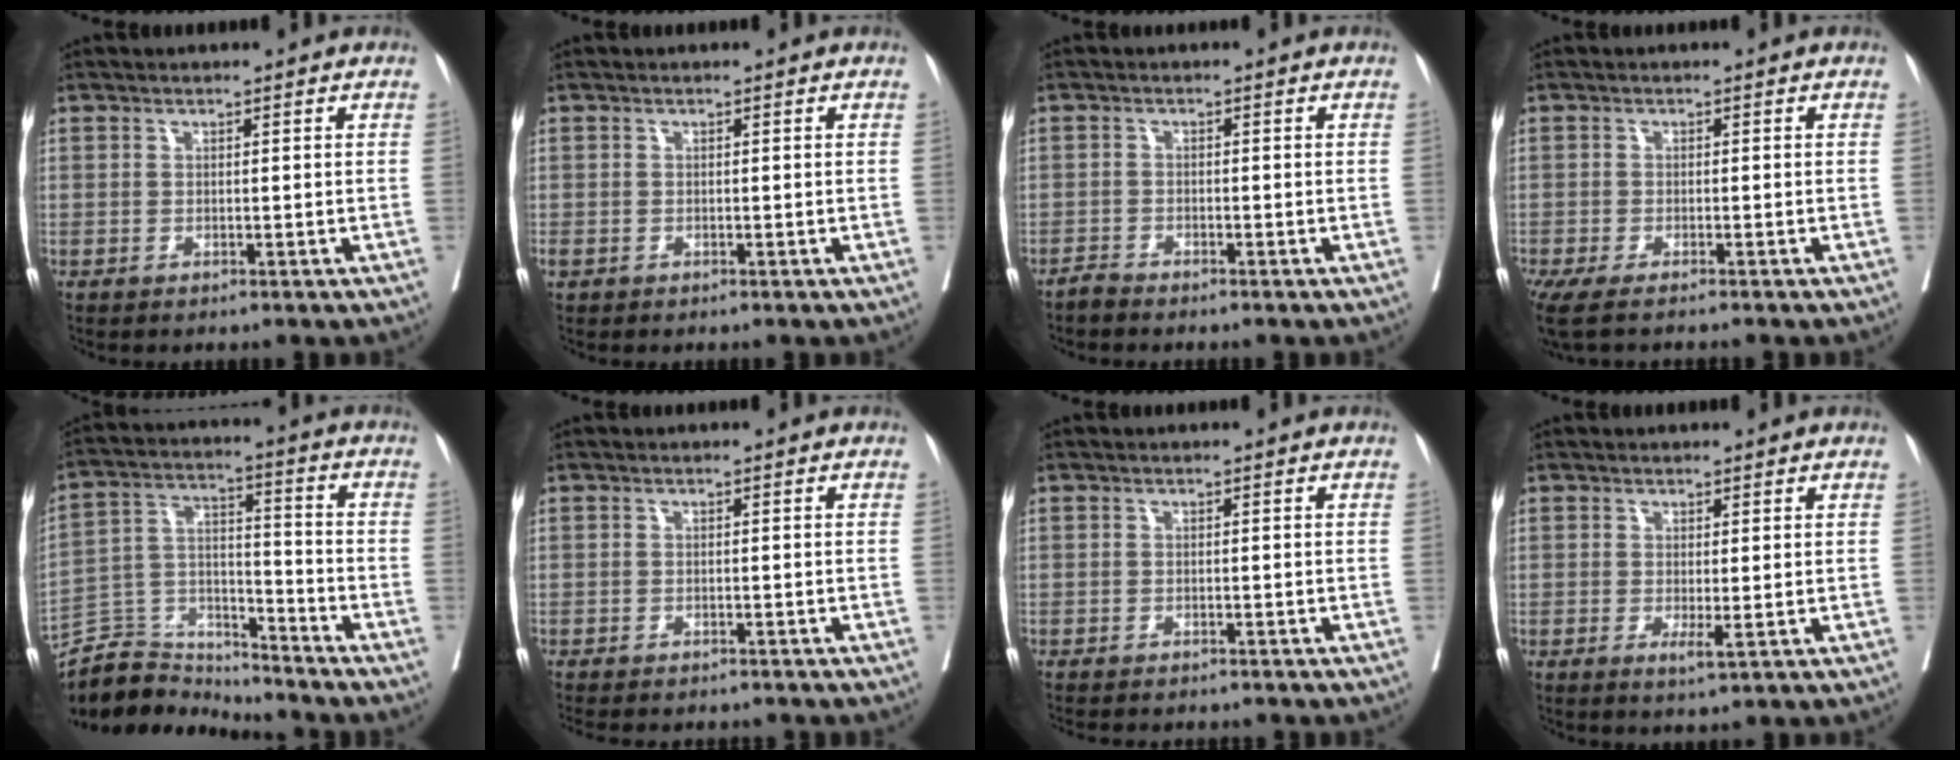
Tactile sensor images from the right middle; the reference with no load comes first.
{"total": 0.9, "force": [-0.4, 0.7, 0.4], "torque": [-0.016, 0.000, -0.006]}
{"total": 1.4, "force": [-1.4, 0.1, 0.1], "torque": [-0.004, -0.003, -0.027]}
{"total": 5.5, "force": [-4.7, 0.1, 2.9], "torque": [-0.035, -0.012, -0.071]}
{"total": 10.8, "force": [-10.6, 1.9, -1.0], "torque": [0.019, 0.043, -0.199]}
{"total": 10.1, "force": [-9.1, 2.4, 3.7], "torque": [-0.056, -0.011, -0.111]}
{"total": 7.6, "force": [-6.9, 1.5, 2.7], "torque": [-0.033, -0.007, -0.088]}
{"total": 1.7, "force": [-0.4, 0.2, 1.6], "torque": [-0.030, -0.008, -0.004]}